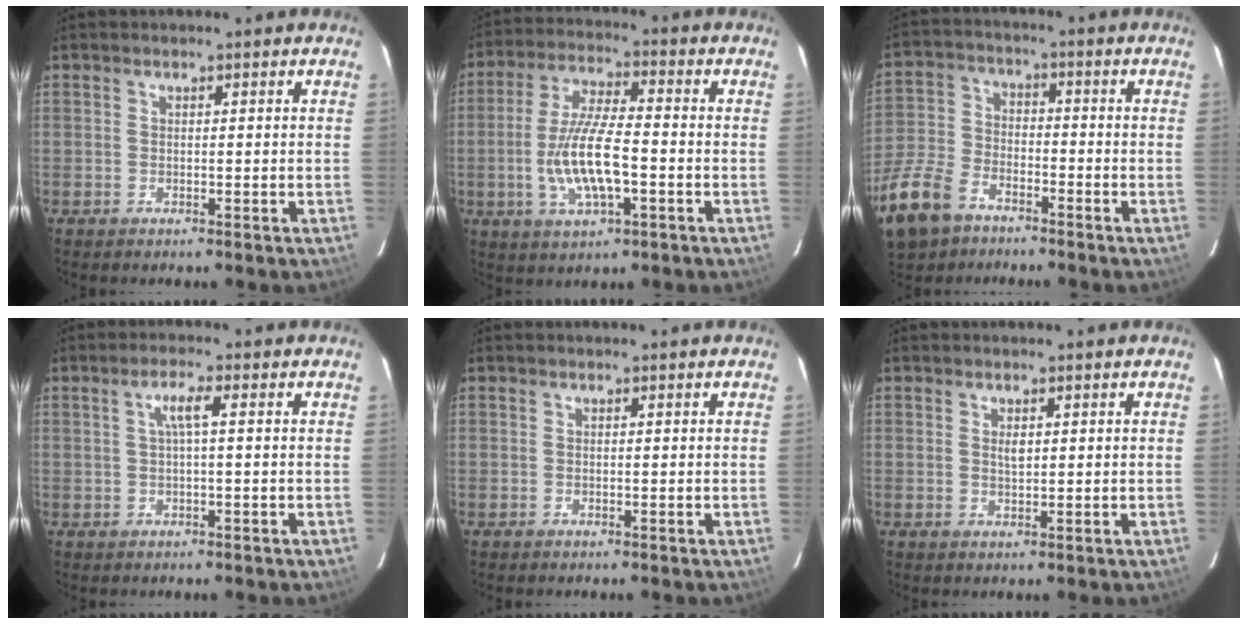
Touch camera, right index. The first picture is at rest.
{"total": 12.4, "force": [-2.9, 3.6, 11.5], "torque": [-0.231, -0.003, -0.051]}
{"total": 15.8, "force": [-10.1, 9.0, 8.1], "torque": [-0.214, -0.009, -0.202]}
{"total": 3.0, "force": [0.3, 0.0, 3.0], "torque": [-0.057, 0.005, 0.005]}
{"total": 0.0}
{"total": 1.6, "force": [0.5, 0.8, 1.3], "torque": [-0.022, 0.001, 0.009]}